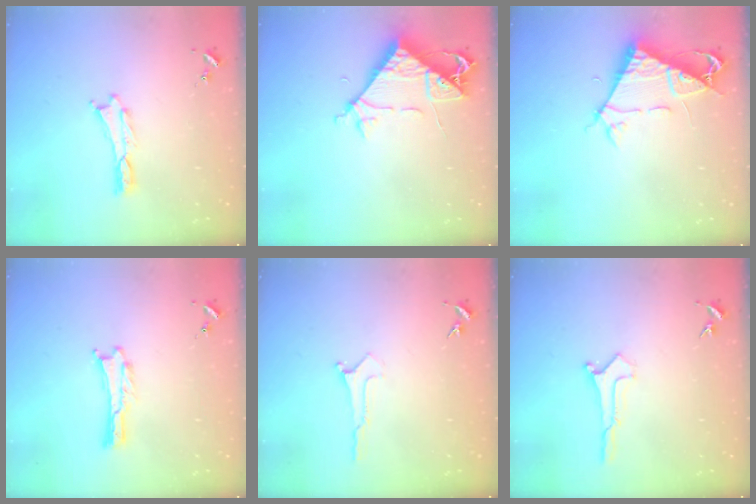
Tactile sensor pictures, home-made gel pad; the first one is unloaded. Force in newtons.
{"total": 7.6, "press": 7.6, "slide": 0.6}
{"total": 7.6, "press": 7.5, "slide": 1.0}
{"total": 0.0}
{"total": 0.0}
{"total": 0.0}